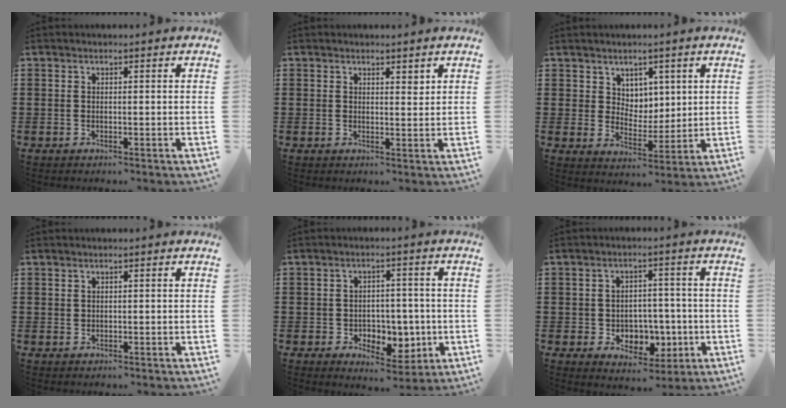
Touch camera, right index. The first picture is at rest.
{"total": 1.6, "force": [1.3, 0.7, 0.5], "torque": [-0.005, 0.001, 0.023]}
{"total": 4.8, "force": [3.0, 3.8, 0.4], "torque": [-0.029, 0.006, 0.055]}
{"total": 0.6, "force": [0.3, 0.5, 0.1], "torque": [-0.004, 0.004, 0.005]}
{"total": 4.7, "force": [-1.1, 4.0, 2.2], "torque": [-0.036, 0.002, -0.023]}
{"total": 5.1, "force": [-0.8, 4.5, 2.2], "torque": [-0.039, 0.006, -0.016]}